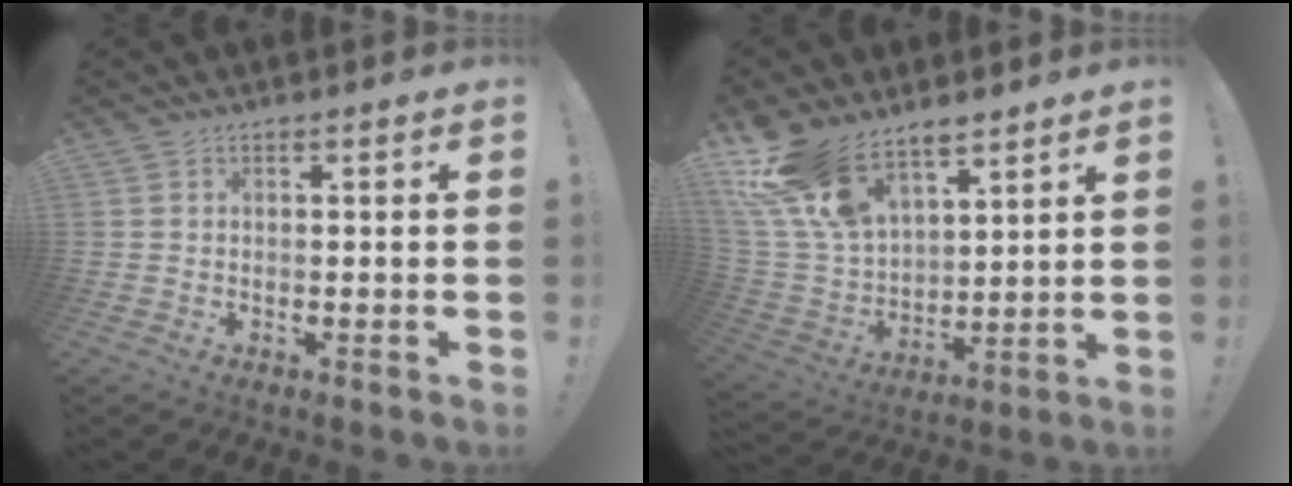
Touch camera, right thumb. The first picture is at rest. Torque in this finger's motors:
{"motor_torque": [2.02, 2.49, 1.59, 1.18, 0.18]}